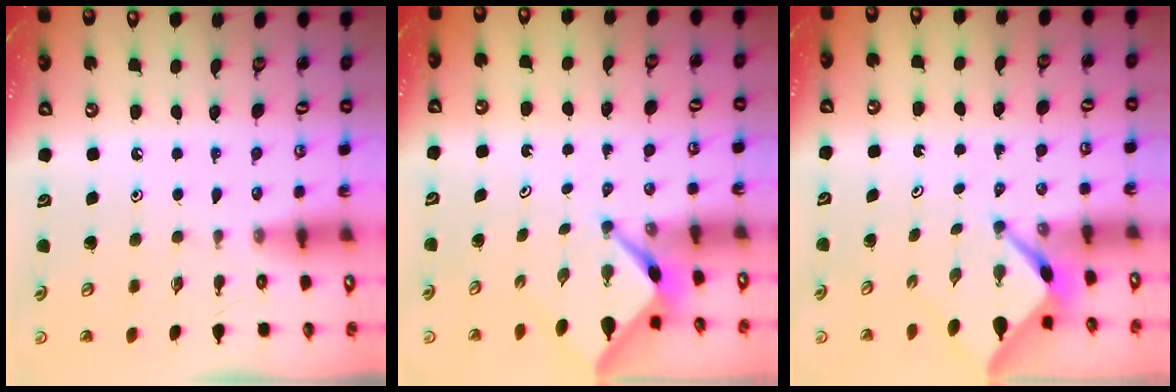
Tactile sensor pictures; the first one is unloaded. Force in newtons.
{"total": 2.6, "press": 2.6, "slide": 0.3}
{"total": 2.5, "press": 2.5, "slide": 0.2}